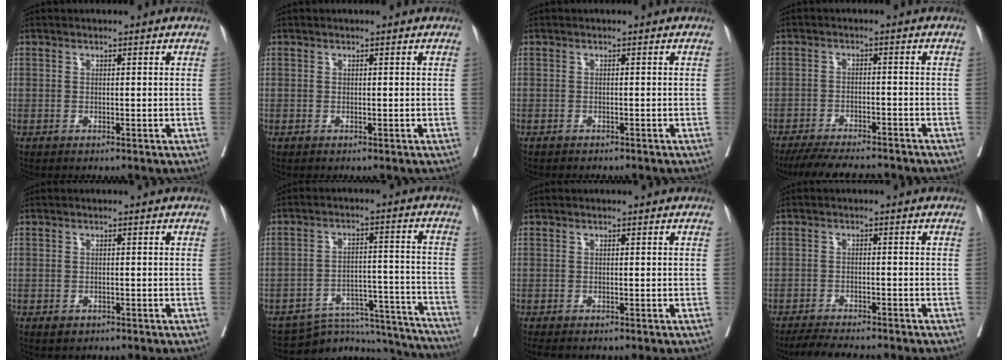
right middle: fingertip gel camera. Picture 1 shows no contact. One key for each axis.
{"total": 0.0}
{"total": 3.1, "fx": -2.8, "fy": 0.7, "fz": 1.1, "tx": -0.020, "ty": -0.004, "tz": -0.033}
{"total": 11.2, "fx": -10.1, "fy": 2.1, "fz": 4.4, "tx": -0.065, "ty": -0.007, "tz": -0.145}
{"total": 1.2, "fx": -0.7, "fy": 0.8, "fz": 0.5, "tx": -0.009, "ty": 0.001, "tz": -0.005}
{"total": 18.0, "fx": -17.6, "fy": 3.1, "fz": 2.3, "tx": -0.019, "ty": 0.040, "tz": -0.233}
{"total": 1.4, "fx": -1.2, "fy": 0.4, "fz": 0.6, "tx": -0.013, "ty": -0.007, "tz": -0.020}
{"total": 6.8, "fx": -6.2, "fy": 0.9, "fz": 2.7, "tx": -0.037, "ty": -0.015, "tz": -0.097}